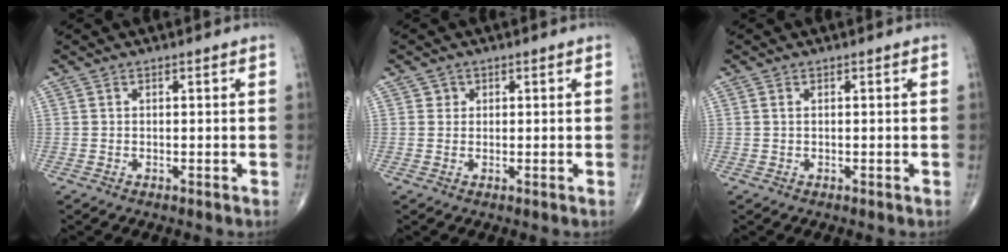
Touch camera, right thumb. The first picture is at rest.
{"total": 2.5, "force": [1.1, 2.3, 0.3], "torque": [0.014, -0.003, 0.009]}
{"total": 0.6, "force": [0.2, 0.3, 0.5], "torque": [-0.014, 0.005, 0.005]}